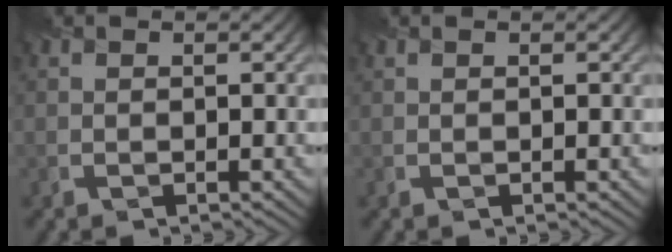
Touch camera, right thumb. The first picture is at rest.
{"total": 0.0}